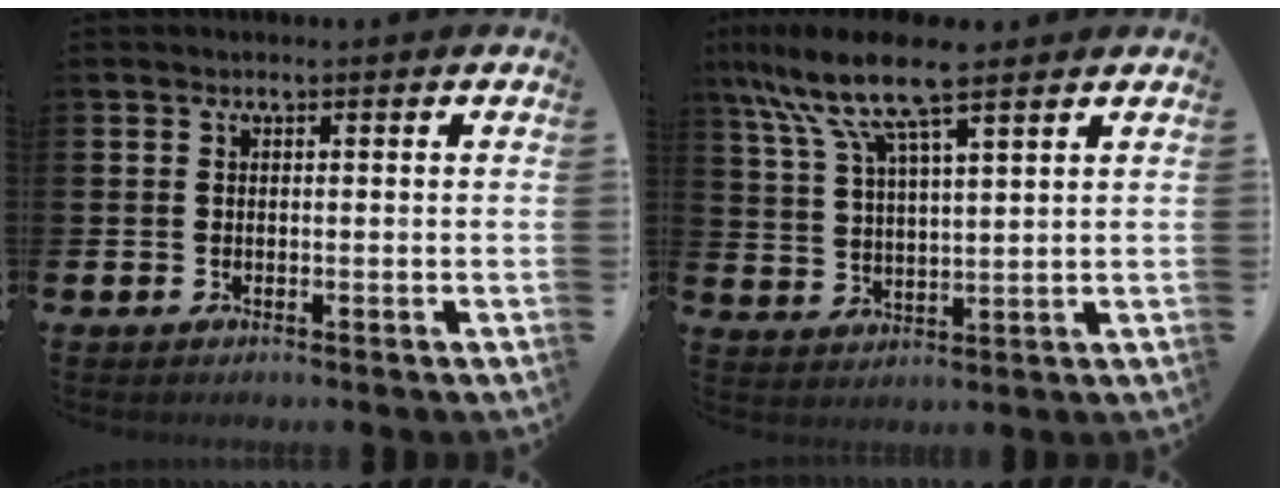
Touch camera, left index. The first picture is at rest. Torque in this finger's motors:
{"motor_torque": [0.48, -0.39, 1.05, 0.21]}